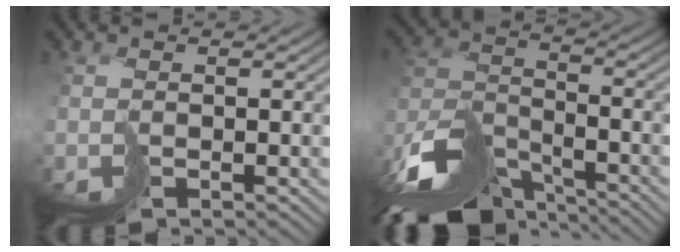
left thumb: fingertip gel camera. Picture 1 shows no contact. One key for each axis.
{"total": 12.8, "fx": -10.6, "fy": 4.1, "fz": 5.9, "tx": -0.138, "ty": -0.011, "tz": -0.187}